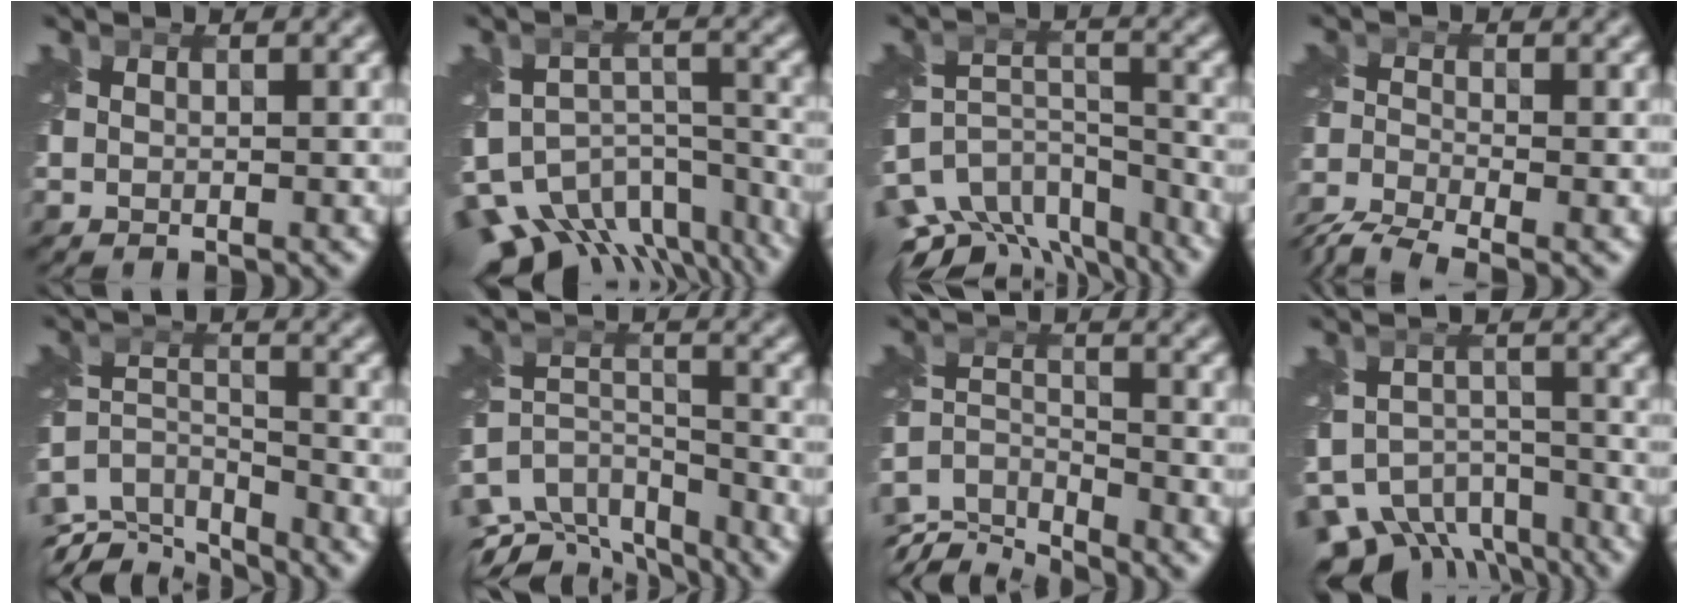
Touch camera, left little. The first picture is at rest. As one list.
[{"total": 12.5, "force": [-9.6, 6.5, 4.7], "torque": [-0.075, -0.009, -0.115]}, {"total": 10.7, "force": [-9.0, 4.7, 3.5], "torque": [-0.054, 0.002, -0.127]}, {"total": 7.2, "force": [-6.1, 2.2, 3.1], "torque": [-0.076, -0.034, -0.102]}, {"total": 7.2, "force": [-6.3, 2.4, 2.4], "torque": [-0.047, -0.010, -0.107]}, {"total": 7.3, "force": [-6.4, 3.0, 1.9], "torque": [-0.042, -0.010, -0.105]}, {"total": 6.7, "force": [-6.1, 1.6, 2.1], "torque": [-0.046, -0.013, -0.115]}, {"total": 10.7, "force": [-8.4, 5.6, 3.4], "torque": [-0.053, -0.014, -0.117]}]